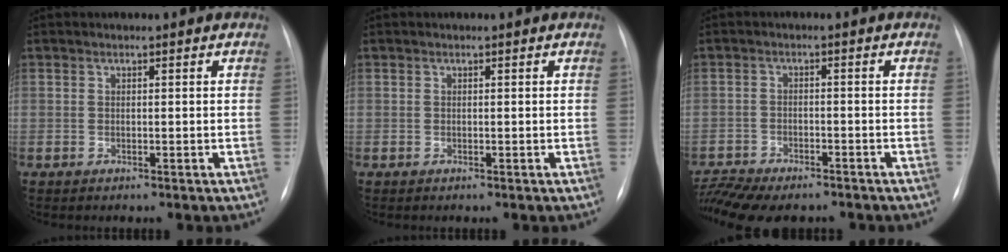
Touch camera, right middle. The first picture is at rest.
{"total": 0.0}
{"total": 12.0, "force": [-10.2, 3.7, 5.0], "torque": [-0.104, 0.010, -0.153]}